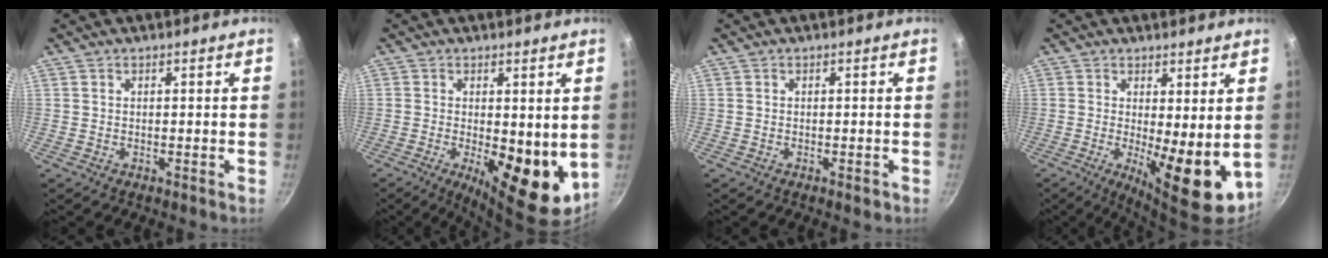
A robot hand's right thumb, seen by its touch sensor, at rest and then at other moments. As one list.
[{"total": 12.3, "force": [-0.7, 4.3, 11.5], "torque": [-0.151, -0.025, -0.003]}, {"total": 1.1, "force": [-0.6, 0.5, 0.8], "torque": [-0.011, 0.003, -0.010]}, {"total": 11.2, "force": [-0.3, 3.7, 10.6], "torque": [-0.134, -0.019, 0.005]}]